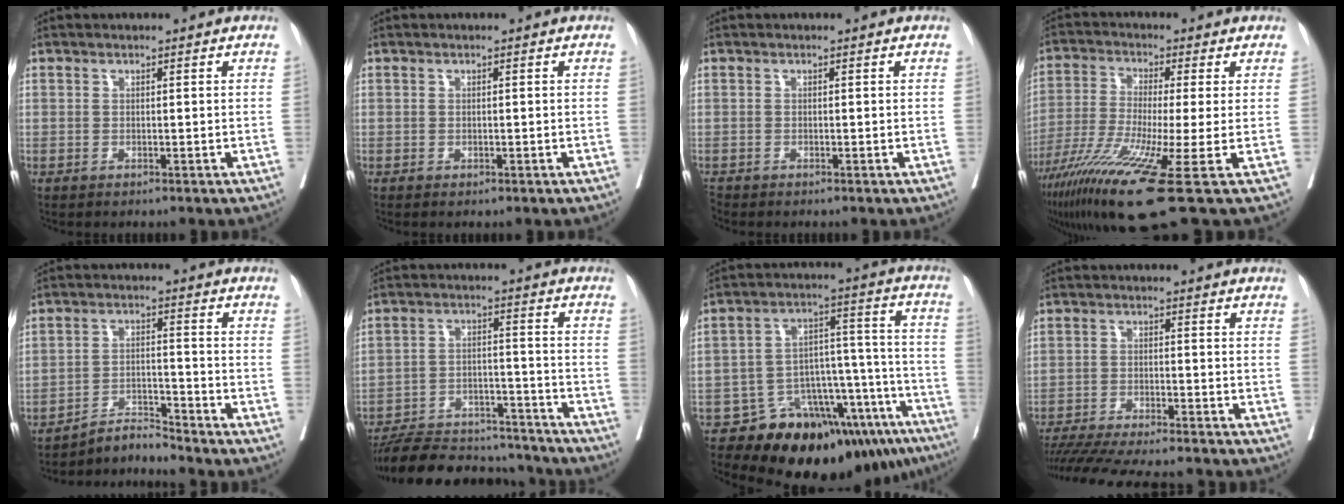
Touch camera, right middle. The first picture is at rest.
{"total": 0.0}
{"total": 0.6, "force": [-0.6, 0.0, -0.1], "torque": [-0.002, -0.005, -0.015]}
{"total": 14.7, "force": [-7.9, -0.8, 12.3], "torque": [-0.234, -0.045, -0.146]}
{"total": 4.7, "force": [-4.6, -1.0, -0.5], "torque": [0.009, -0.007, -0.082]}
{"total": 19.1, "force": [-17.7, 4.3, 5.6], "torque": [-0.116, 0.002, -0.263]}
{"total": 19.9, "force": [-14.6, 6.0, 12.1], "torque": [-0.089, 0.047, -0.211]}
{"total": 16.8, "force": [-15.1, 1.7, 7.3], "torque": [-0.132, -0.029, -0.224]}